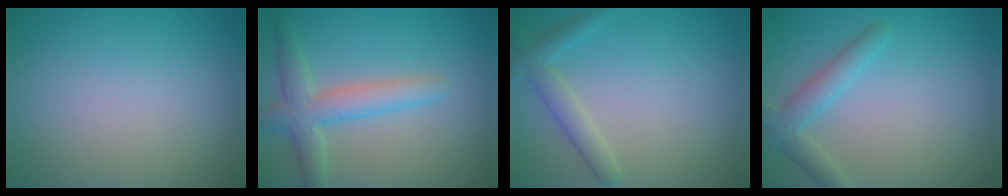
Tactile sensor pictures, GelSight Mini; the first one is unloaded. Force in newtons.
{"total": 4.0, "press": 4.0, "slide": 0.1}
{"total": 2.3, "press": 2.3, "slide": 0.1}
{"total": 2.8, "press": 2.8, "slide": 0.0}